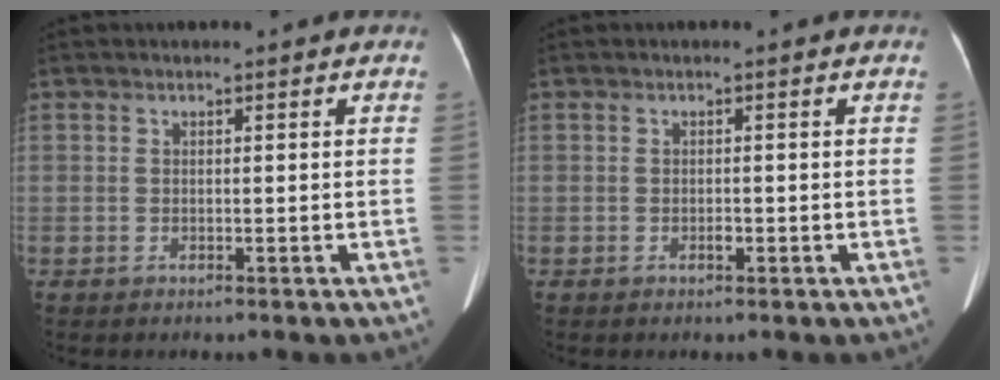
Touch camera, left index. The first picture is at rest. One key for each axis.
{"total": 0.7, "fx": -0.3, "fy": 0.3, "fz": 0.5, "tx": -0.011, "ty": 0.000, "tz": -0.004}